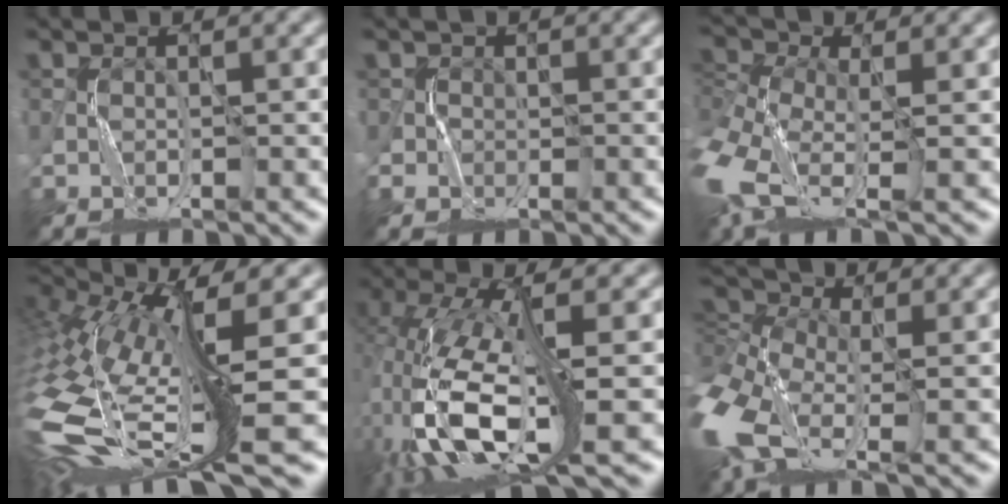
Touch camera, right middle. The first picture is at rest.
{"total": 1.3, "force": [-0.1, 0.8, -1.0], "torque": [0.026, -0.003, 0.000]}
{"total": 6.8, "force": [-1.7, 3.9, 5.3], "torque": [-0.129, -0.015, -0.043]}
{"total": 13.9, "force": [-2.5, 4.8, 12.8], "torque": [-0.285, -0.022, -0.026]}
{"total": 11.8, "force": [-3.0, 4.8, 10.4], "torque": [-0.223, -0.009, -0.054]}
{"total": 10.3, "force": [-2.2, 6.3, 7.9], "torque": [-0.195, -0.020, -0.046]}